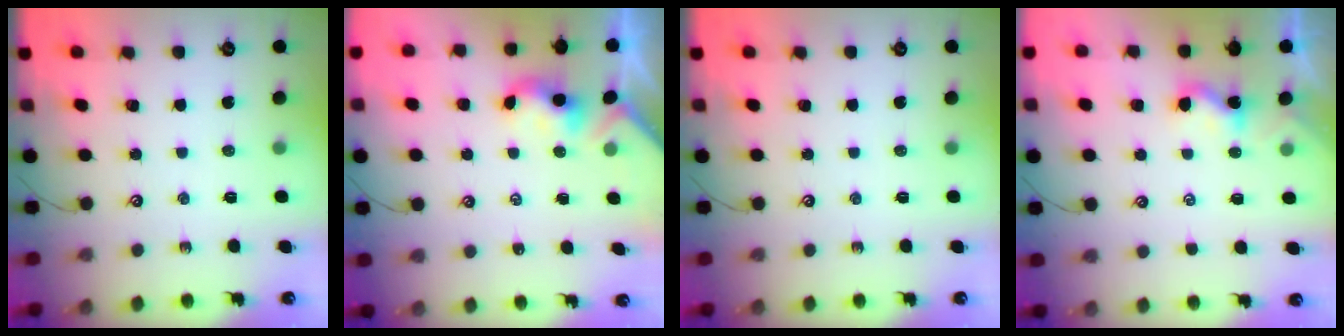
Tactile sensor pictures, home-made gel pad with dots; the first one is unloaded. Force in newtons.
{"total": 2.1, "press": 2.1, "slide": 0.2}
{"total": 0.0}
{"total": 1.9, "press": 1.9, "slide": 0.2}